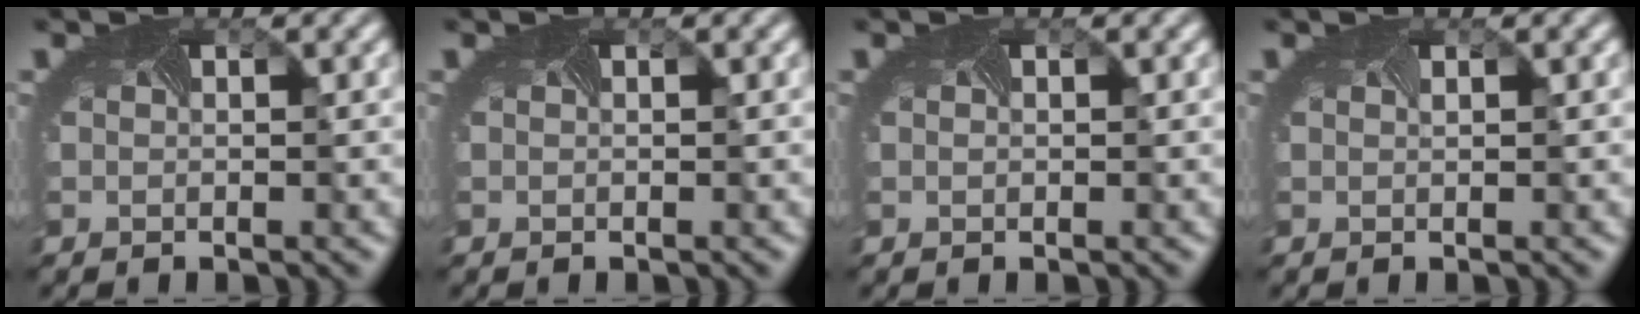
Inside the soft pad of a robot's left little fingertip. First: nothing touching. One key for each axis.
{"total": 0.0}
{"total": 0.0}
{"total": 0.0}